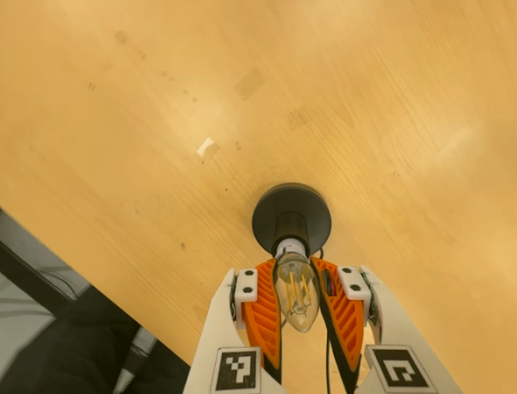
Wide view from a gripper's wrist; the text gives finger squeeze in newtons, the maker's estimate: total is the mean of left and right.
{"total": 20.5, "left": 18.9, "right": 22.1}